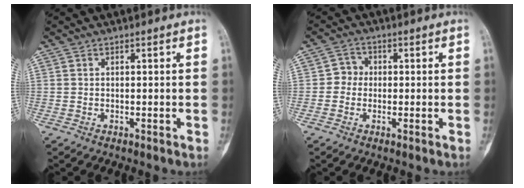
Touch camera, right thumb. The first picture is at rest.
{"total": 3.0, "force": [-0.3, 2.8, 1.0], "torque": [0.004, 0.010, -0.015]}